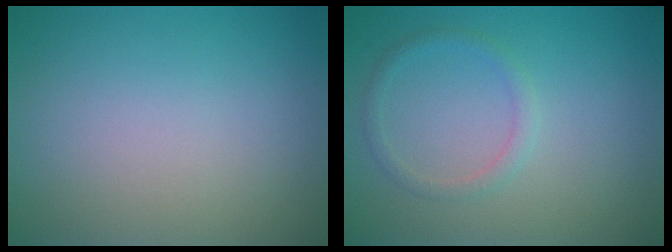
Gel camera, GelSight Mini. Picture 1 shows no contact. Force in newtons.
{"total": 1.3, "press": 1.3, "slide": 0.0}